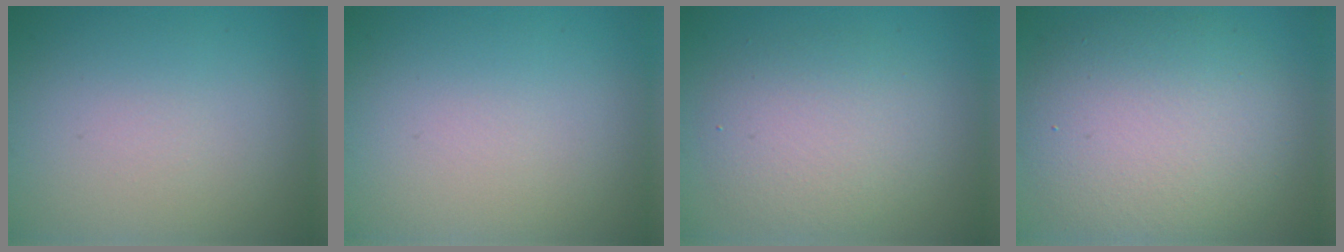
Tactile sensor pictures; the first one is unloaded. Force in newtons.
{"total": 0.0}
{"total": 4.3, "press": 4.3, "slide": 0.2}
{"total": 8.6, "press": 8.6, "slide": 0.3}